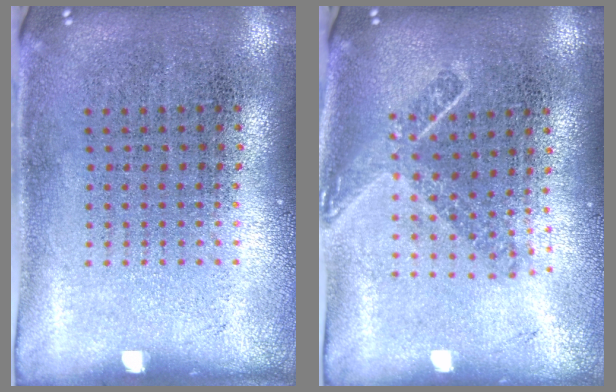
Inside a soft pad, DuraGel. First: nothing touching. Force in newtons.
{"total": 1.8, "press": 1.3, "slide": 1.2}